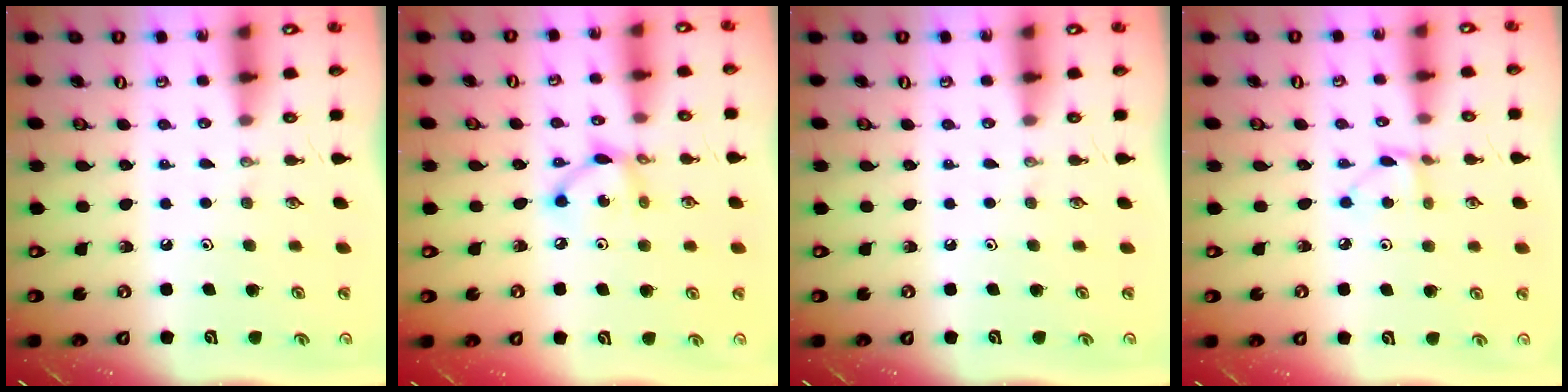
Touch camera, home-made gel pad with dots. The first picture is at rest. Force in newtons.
{"total": 7.9, "press": 7.9, "slide": 0.3}
{"total": 0.0}
{"total": 3.2, "press": 3.1, "slide": 0.4}